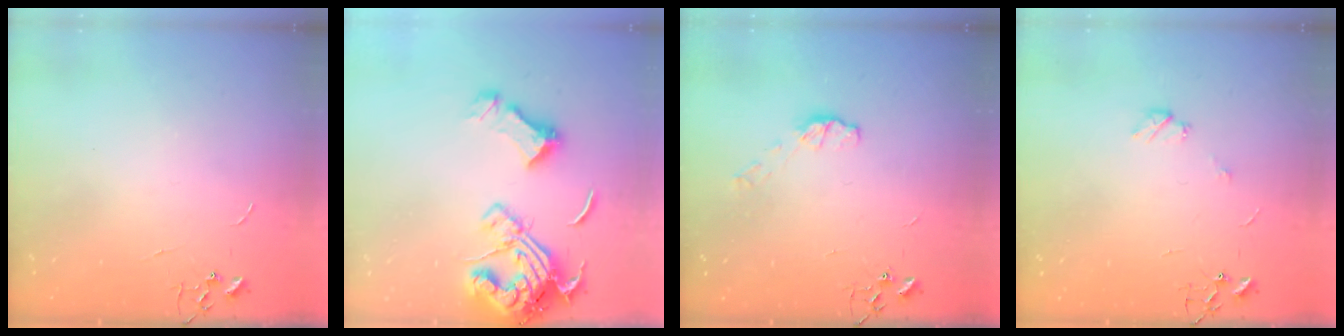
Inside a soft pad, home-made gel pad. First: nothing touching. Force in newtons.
{"total": 17.9, "press": 17.7, "slide": 2.2}
{"total": 5.4, "press": 5.4, "slide": 0.4}
{"total": 4.9, "press": 4.9, "slide": 0.6}